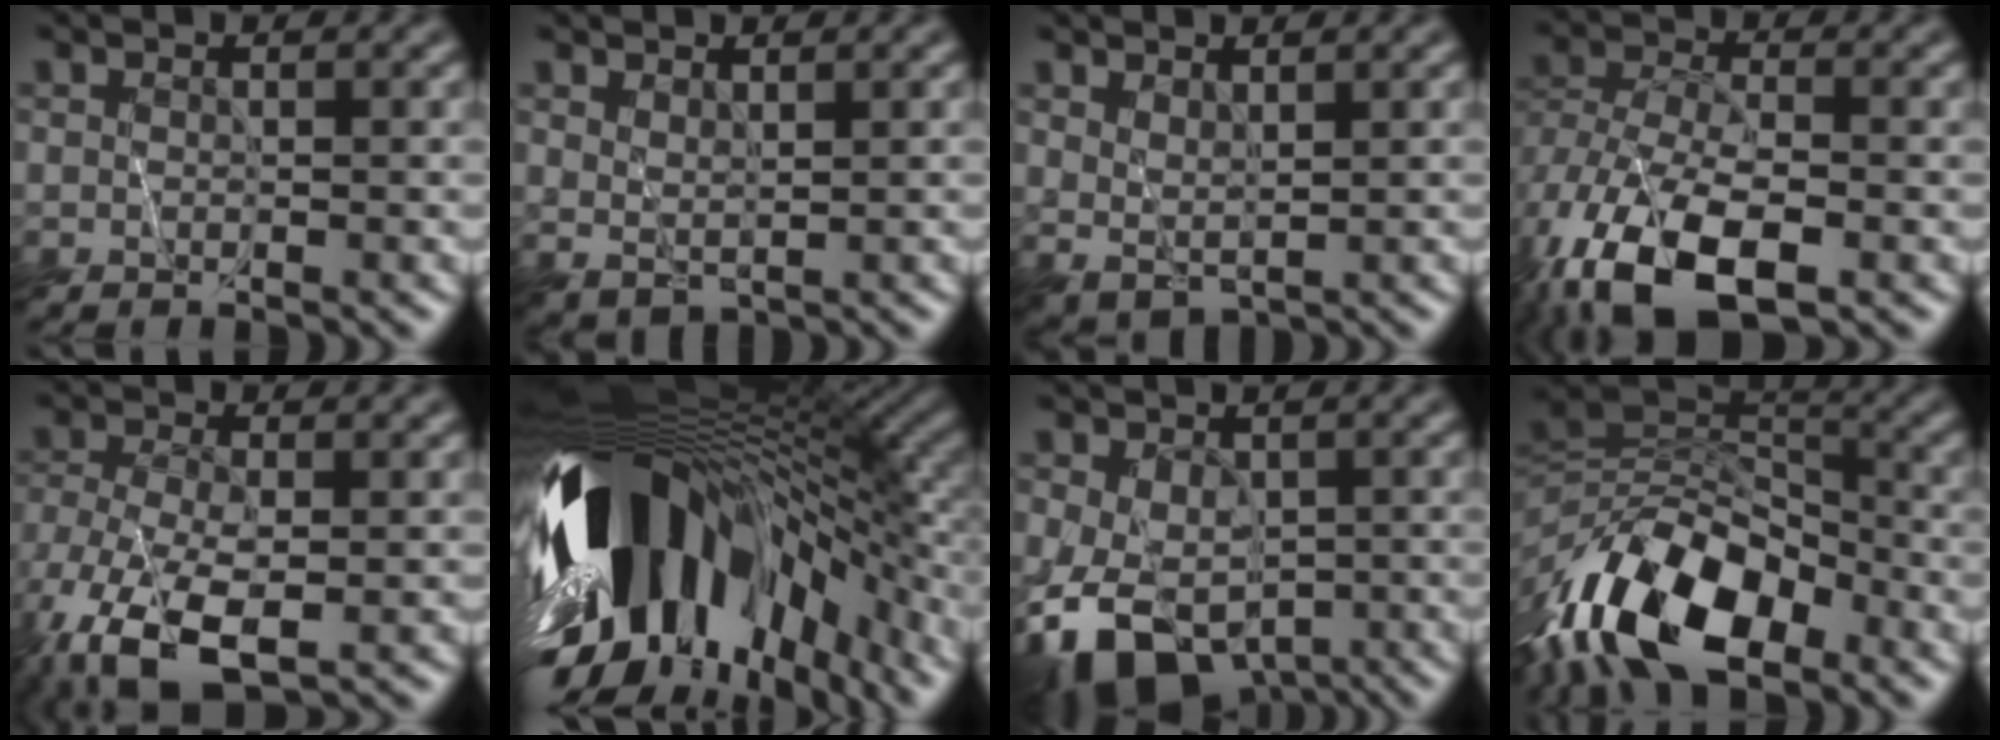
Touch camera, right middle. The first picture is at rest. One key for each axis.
{"total": 1.2, "fx": 1.1, "fy": 0.2, "fz": 0.2, "tx": -0.007, "ty": -0.001, "tz": 0.028}
{"total": 1.5, "fx": 1.3, "fy": 0.5, "fz": 0.5, "tx": -0.017, "ty": -0.001, "tz": 0.030}
{"total": 12.4, "fx": -6.2, "fy": 6.6, "fz": 8.4, "tx": -0.182, "ty": -0.028, "tz": -0.108}
{"total": 10.0, "fx": -5.3, "fy": 4.7, "fz": 7.0, "tx": -0.165, "ty": -0.049, "tz": -0.090}
{"total": 16.2, "fx": -5.8, "fy": 8.7, "fz": 12.4, "tx": -0.228, "ty": -0.016, "tz": -0.098}
{"total": 8.0, "fx": -3.8, "fy": 5.3, "fz": 4.6, "tx": -0.082, "ty": -0.027, "tz": -0.062}
{"total": 12.3, "fx": -7.1, "fy": 5.7, "fz": 8.3, "tx": -0.150, "ty": 0.005, "tz": -0.141}